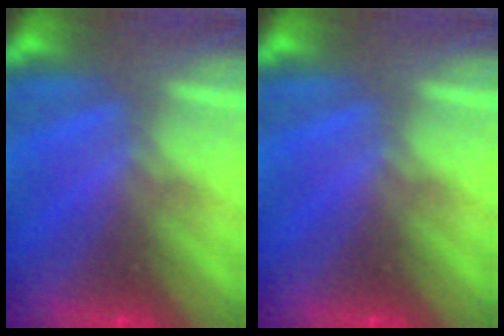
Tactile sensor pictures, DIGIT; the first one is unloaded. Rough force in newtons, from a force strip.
{"total": 0.0}